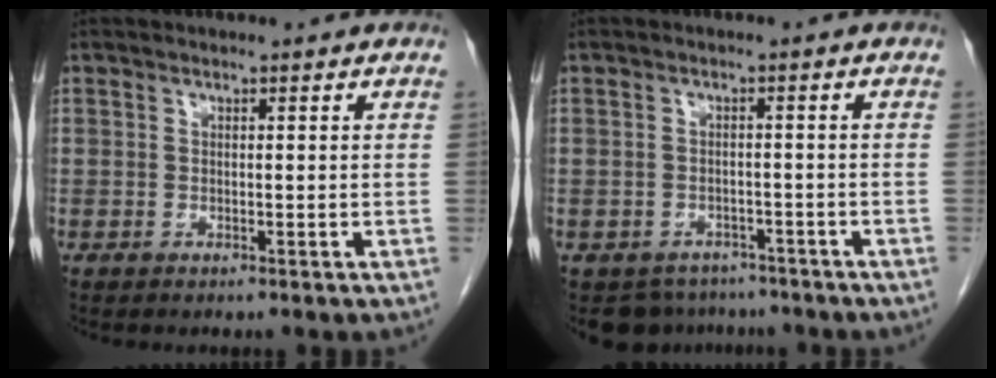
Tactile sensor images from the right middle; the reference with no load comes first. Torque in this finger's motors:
{"motor_torque": [-0.21, -0.59, -0.04, -0.01]}